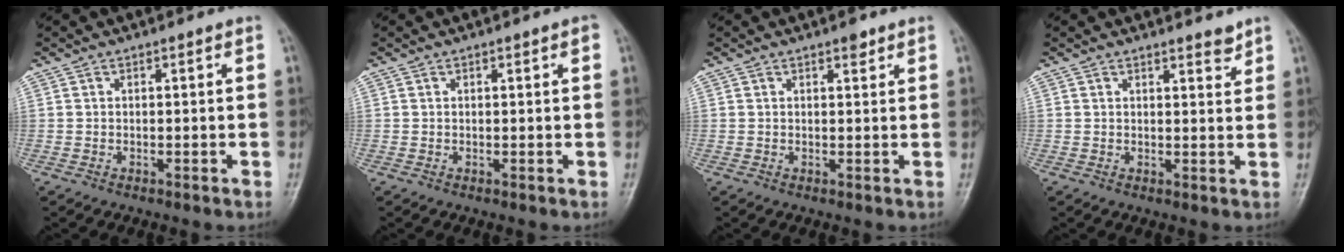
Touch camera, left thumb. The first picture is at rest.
{"total": 1.2, "force": [0.6, 0.4, 0.9], "torque": [-0.007, 0.000, 0.008]}
{"total": 1.6, "force": [1.2, 0.6, 0.9], "torque": [-0.006, -0.006, 0.016]}
{"total": 2.3, "force": [2.1, 0.6, 0.8], "torque": [-0.002, -0.018, 0.029]}